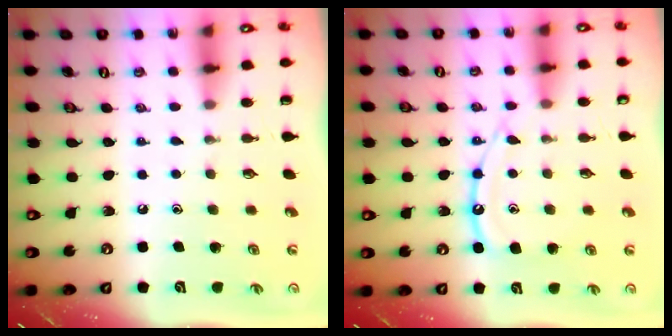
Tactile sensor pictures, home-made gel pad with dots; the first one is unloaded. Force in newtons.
{"total": 12.6, "press": 12.5, "slide": 1.2}